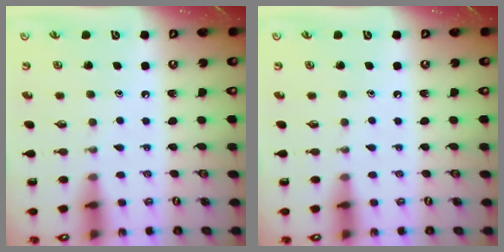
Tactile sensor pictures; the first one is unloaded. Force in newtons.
{"total": 0.0}